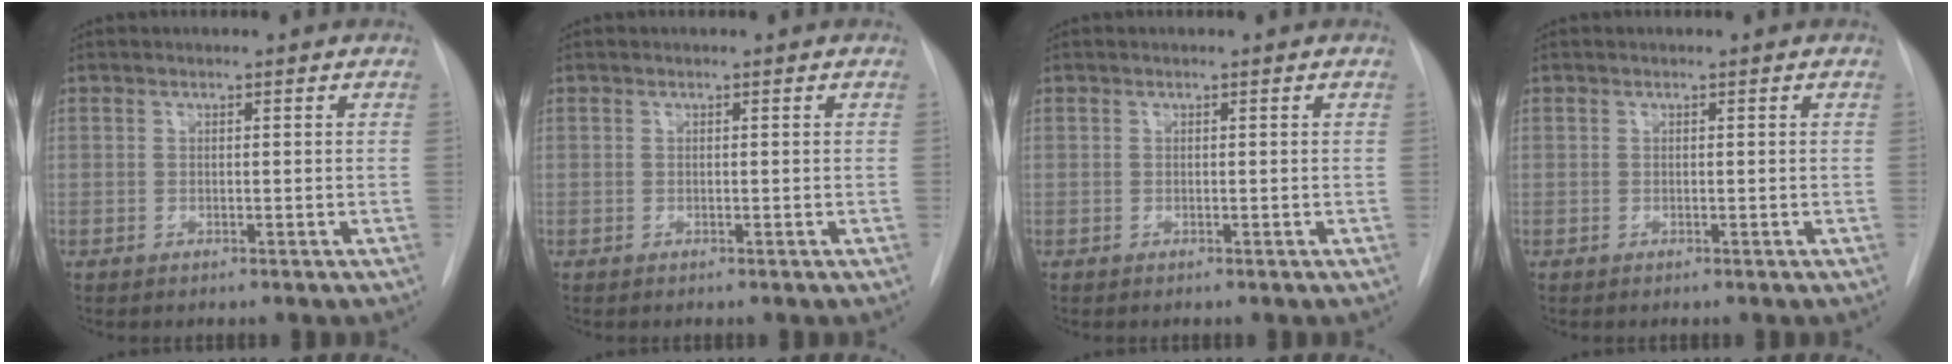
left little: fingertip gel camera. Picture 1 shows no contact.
{"total": 0.0}
{"total": 0.0}
{"total": 0.0}